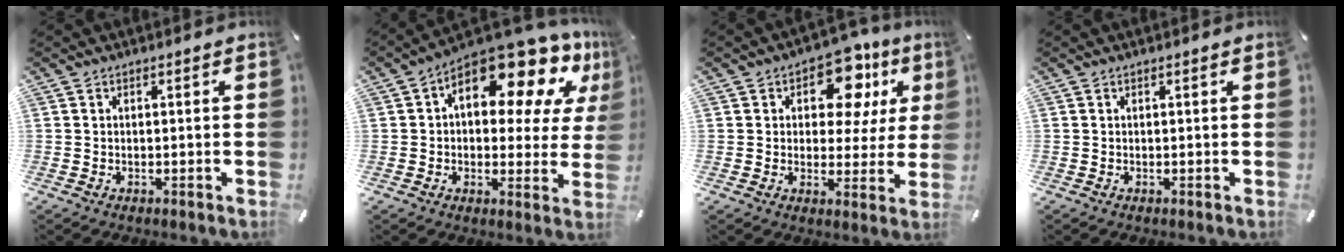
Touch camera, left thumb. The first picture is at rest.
{"total": 16.9, "force": [9.9, 7.9, 11.2], "torque": [-0.154, -0.078, 0.164]}
{"total": 14.0, "force": [6.5, 8.5, 9.1], "torque": [-0.126, -0.026, 0.110]}
{"total": 0.0}